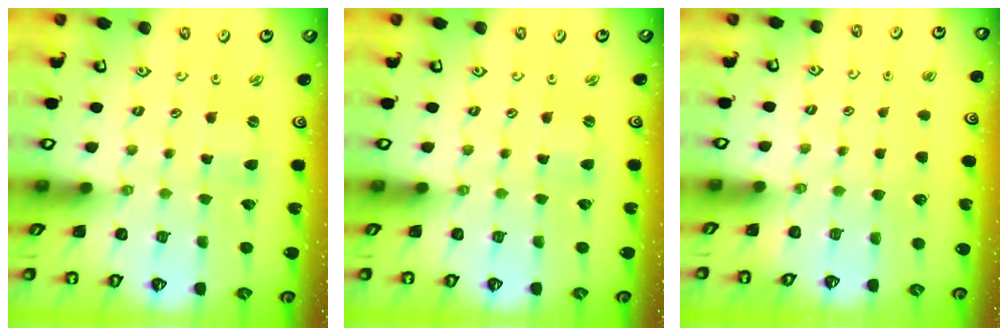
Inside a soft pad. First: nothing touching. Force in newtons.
{"total": 0.0}
{"total": 0.0}